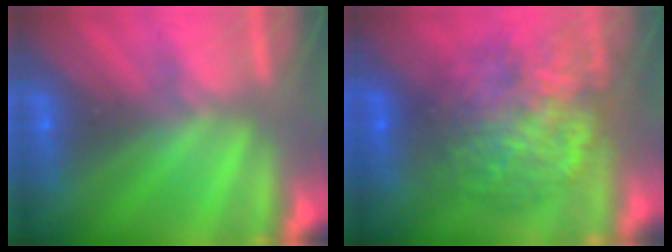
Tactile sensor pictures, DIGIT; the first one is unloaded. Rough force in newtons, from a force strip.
{"total": 5.9}